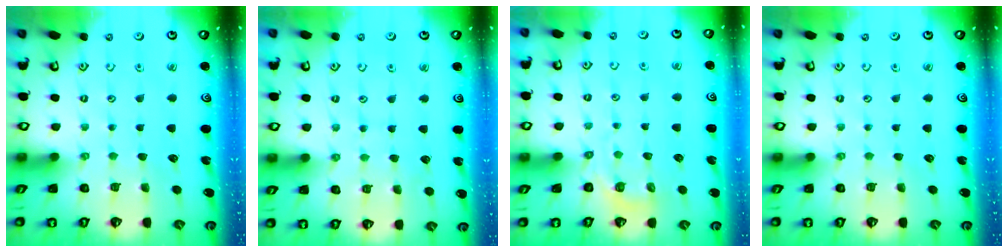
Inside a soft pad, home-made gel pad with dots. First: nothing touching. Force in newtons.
{"total": 4.1, "press": 4.1, "slide": 0.6}
{"total": 2.9, "press": 2.2, "slide": 1.8}
{"total": 0.0}